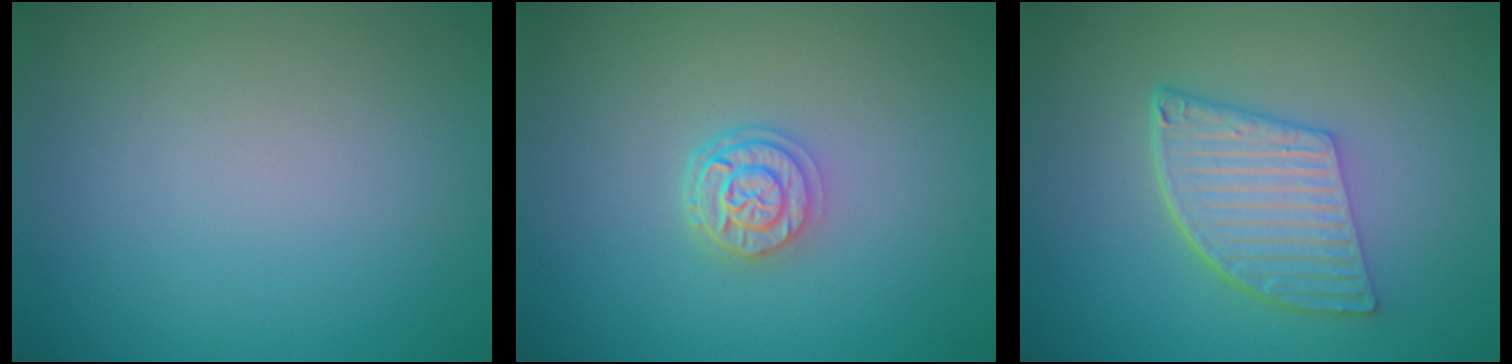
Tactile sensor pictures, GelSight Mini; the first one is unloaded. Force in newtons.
{"total": 2.6, "press": 2.1, "slide": 1.5}
{"total": 5.7, "press": 4.2, "slide": 3.8}